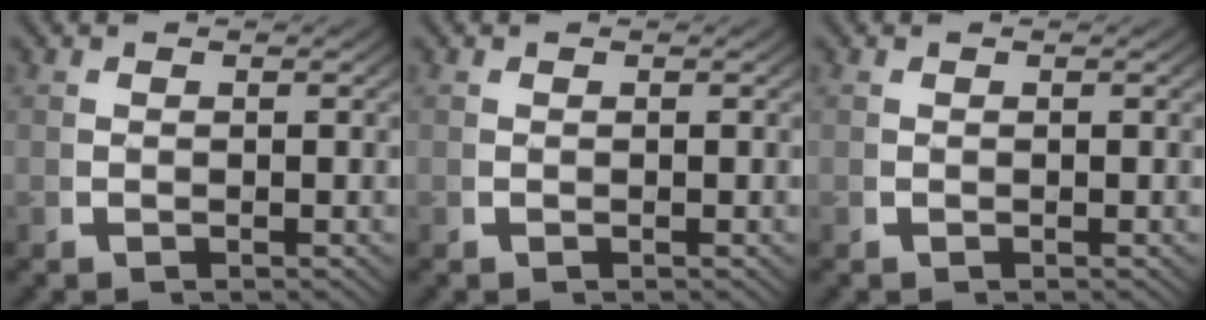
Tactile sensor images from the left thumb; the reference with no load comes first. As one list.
[{"total": 0.0}, {"total": 0.0}]